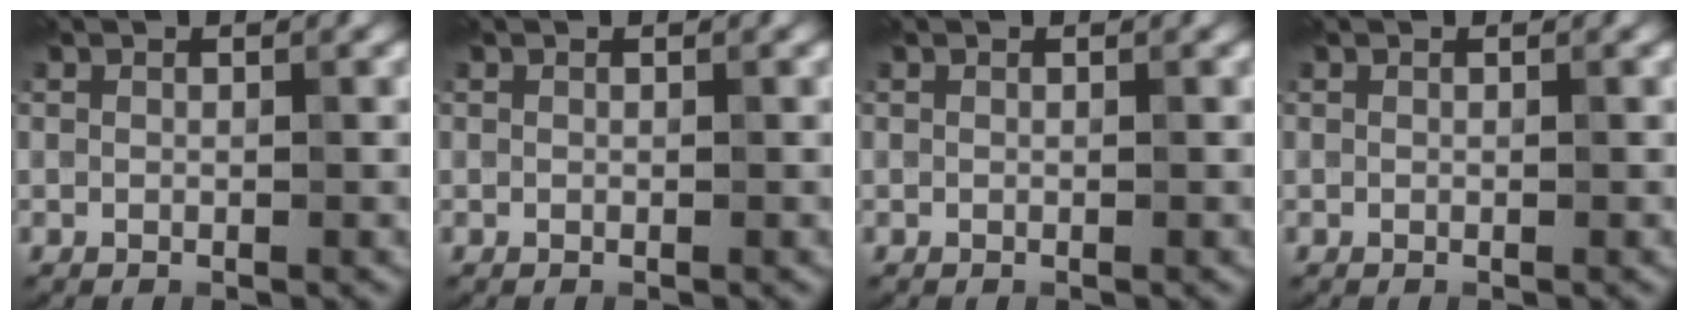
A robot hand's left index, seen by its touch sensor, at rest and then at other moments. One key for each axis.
{"total": 0.0}
{"total": 0.0}
{"total": 0.0}